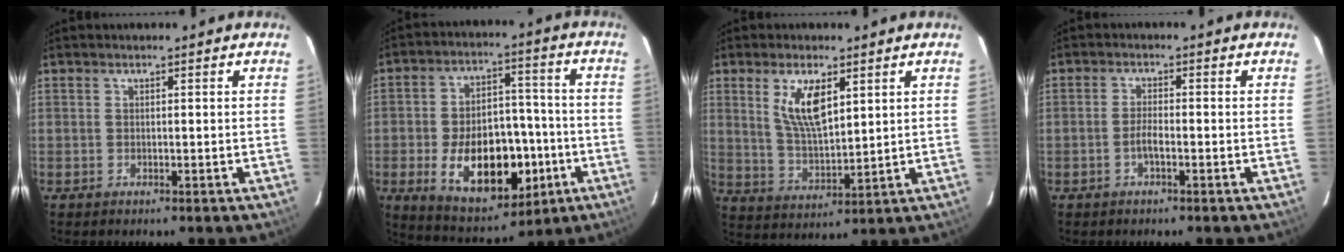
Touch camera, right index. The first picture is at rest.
{"total": 18.9, "force": [-5.7, 11.4, 13.9], "torque": [-0.264, 0.017, -0.064]}
{"total": 8.9, "force": [3.8, 3.5, 7.3], "torque": [-0.135, -0.002, 0.083]}
{"total": 2.2, "force": [-1.1, 0.4, 1.8], "torque": [-0.040, 0.002, -0.024]}